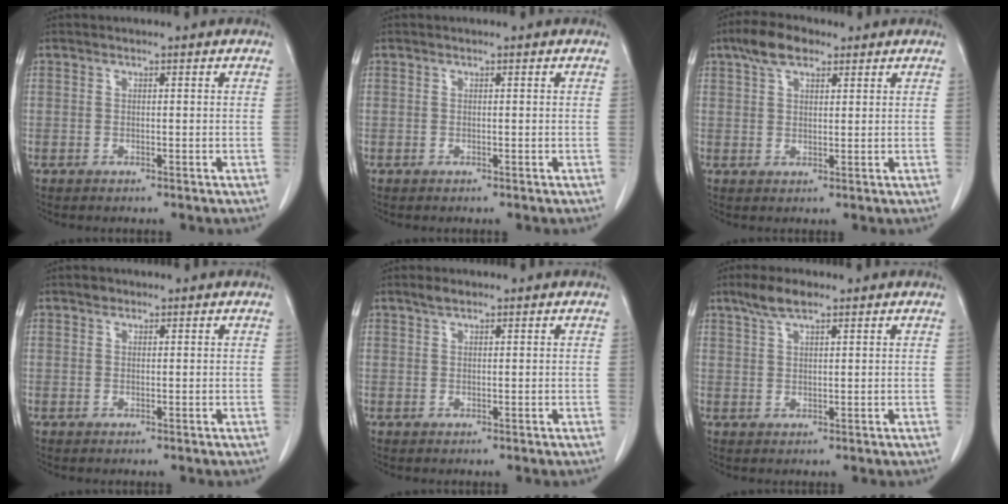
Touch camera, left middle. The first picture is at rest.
{"total": 0.0}
{"total": 5.7, "force": [3.7, 2.4, 3.6], "torque": [-0.073, 0.016, 0.067]}
{"total": 0.9, "force": [0.7, 0.5, 0.2], "torque": [-0.005, 0.001, 0.010]}
{"total": 1.6, "force": [1.3, 0.5, 0.8], "torque": [-0.021, 0.004, 0.024]}
{"total": 4.2, "force": [3.0, 0.9, 2.7], "torque": [-0.063, 0.009, 0.060]}